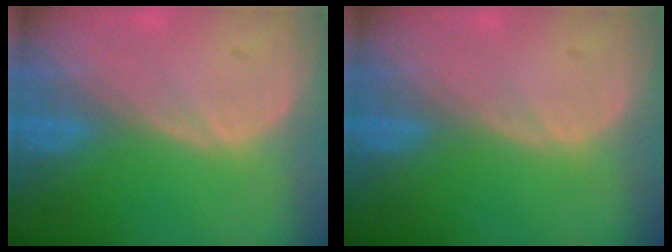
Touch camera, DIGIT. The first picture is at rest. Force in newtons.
{"total": 0.0}